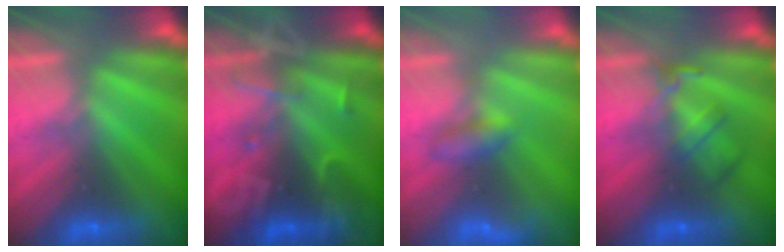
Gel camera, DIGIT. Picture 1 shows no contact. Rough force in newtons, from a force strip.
{"total": 2.4}
{"total": 2.1}
{"total": 2.4}